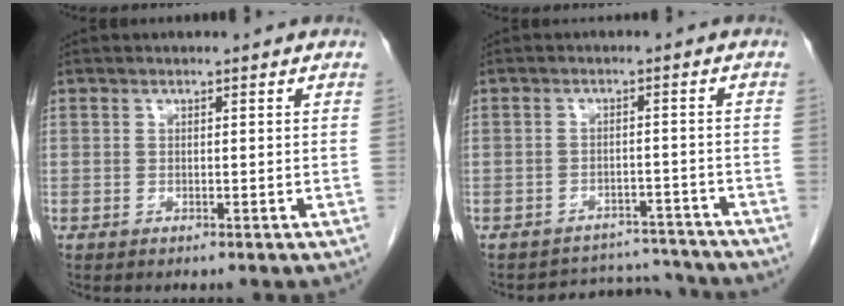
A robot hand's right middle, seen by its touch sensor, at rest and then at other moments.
{"total": 7.2, "force": [-6.9, 1.5, -1.3], "torque": [0.021, 0.025, -0.091]}